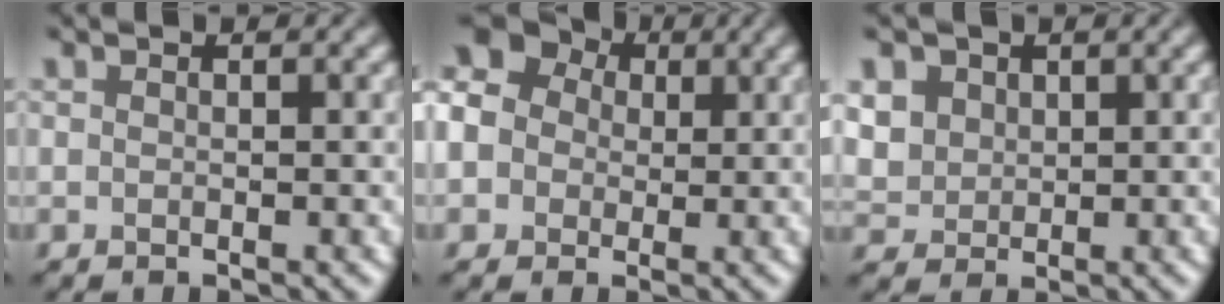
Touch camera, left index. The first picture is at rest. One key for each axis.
{"total": 10.6, "fx": 2.1, "fy": 9.3, "fz": 4.7, "tx": -0.112, "ty": 0.041, "tz": 0.011}
{"total": 4.7, "fx": 1.7, "fy": 3.9, "fz": 2.1, "tx": -0.073, "ty": 0.014, "tz": 0.034}